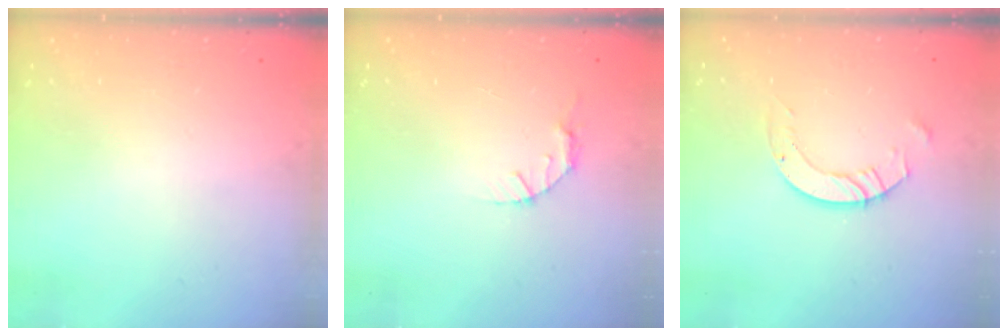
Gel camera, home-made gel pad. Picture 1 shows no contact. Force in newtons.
{"total": 2.8, "press": 2.8, "slide": 0.4}
{"total": 5.0, "press": 5.0, "slide": 0.3}